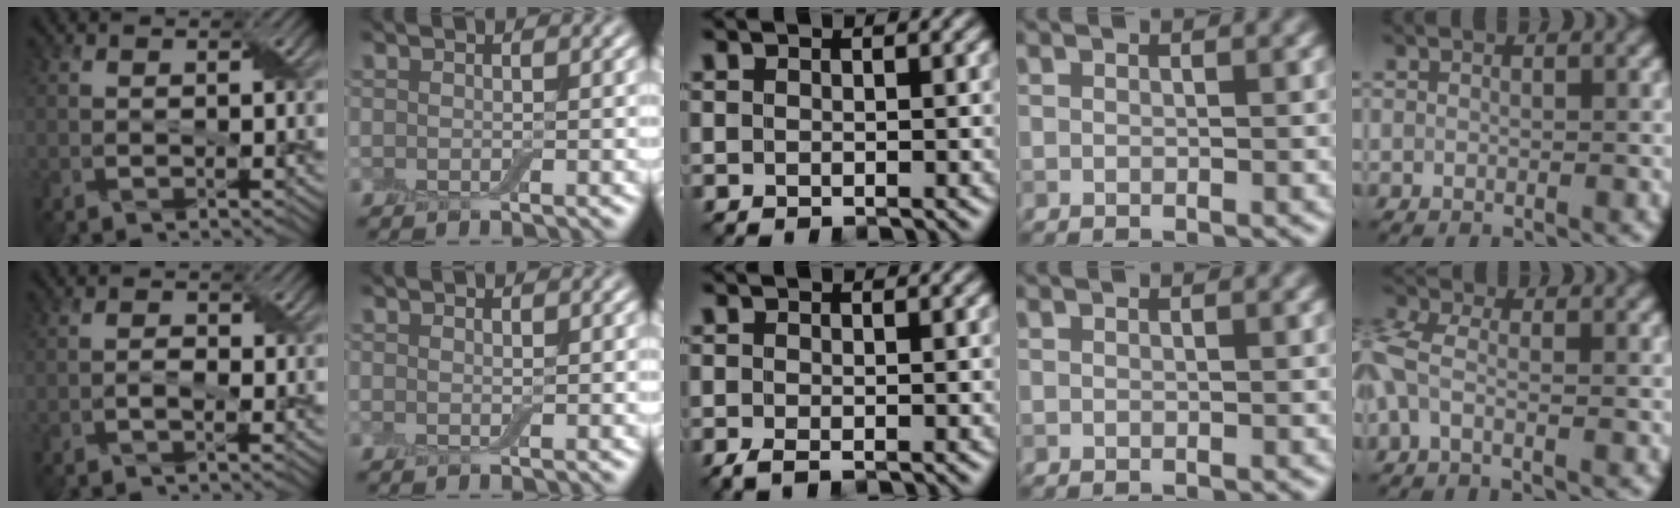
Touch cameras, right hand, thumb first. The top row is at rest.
{"thumb": {"total": 1.3, "force": [-0.5, 0.7, 1.0], "torque": [-0.021, 0.003, -0.009]}, "middle": {"total": 1.2, "force": [-0.8, 0.3, 0.9], "torque": [-0.028, -0.001, -0.020]}, "little": {"total": 3.0, "force": [-0.8, 1.3, 2.6], "torque": [-0.071, 0.002, -0.031]}}